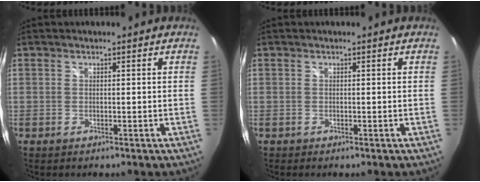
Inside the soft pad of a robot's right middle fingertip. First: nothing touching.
{"total": 0.0}